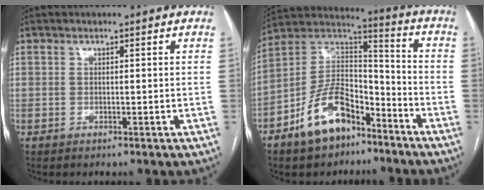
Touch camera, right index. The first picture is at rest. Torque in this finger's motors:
{"motor_torque": [0.38, -0.26, 0.15, -0.03]}